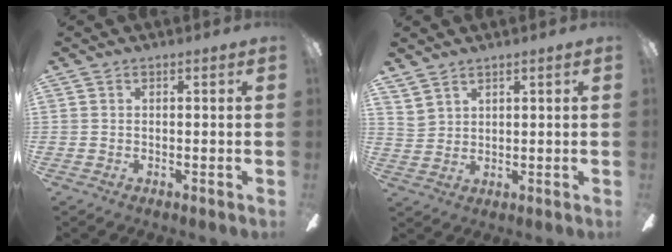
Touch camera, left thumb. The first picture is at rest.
{"total": 3.4, "force": [2.9, 1.7, 0.2], "torque": [-0.010, -0.011, 0.058]}